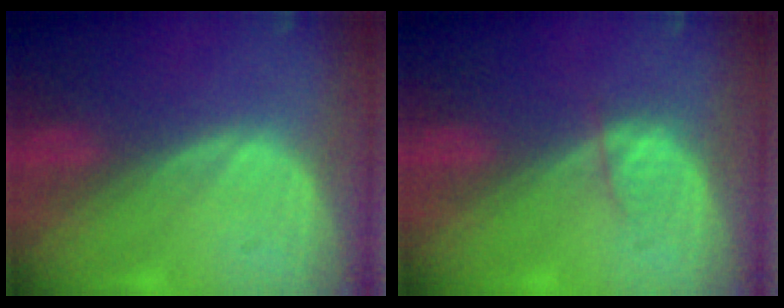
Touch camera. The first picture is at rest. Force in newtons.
{"total": 1.6, "press": 1.5, "slide": 0.2}